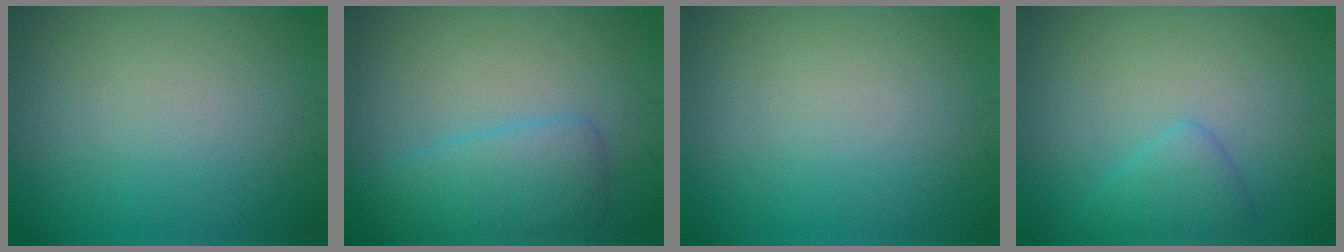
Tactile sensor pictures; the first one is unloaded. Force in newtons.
{"total": 4.0, "press": 4.0, "slide": 0.1}
{"total": 0.0}
{"total": 2.2, "press": 2.2, "slide": 0.1}